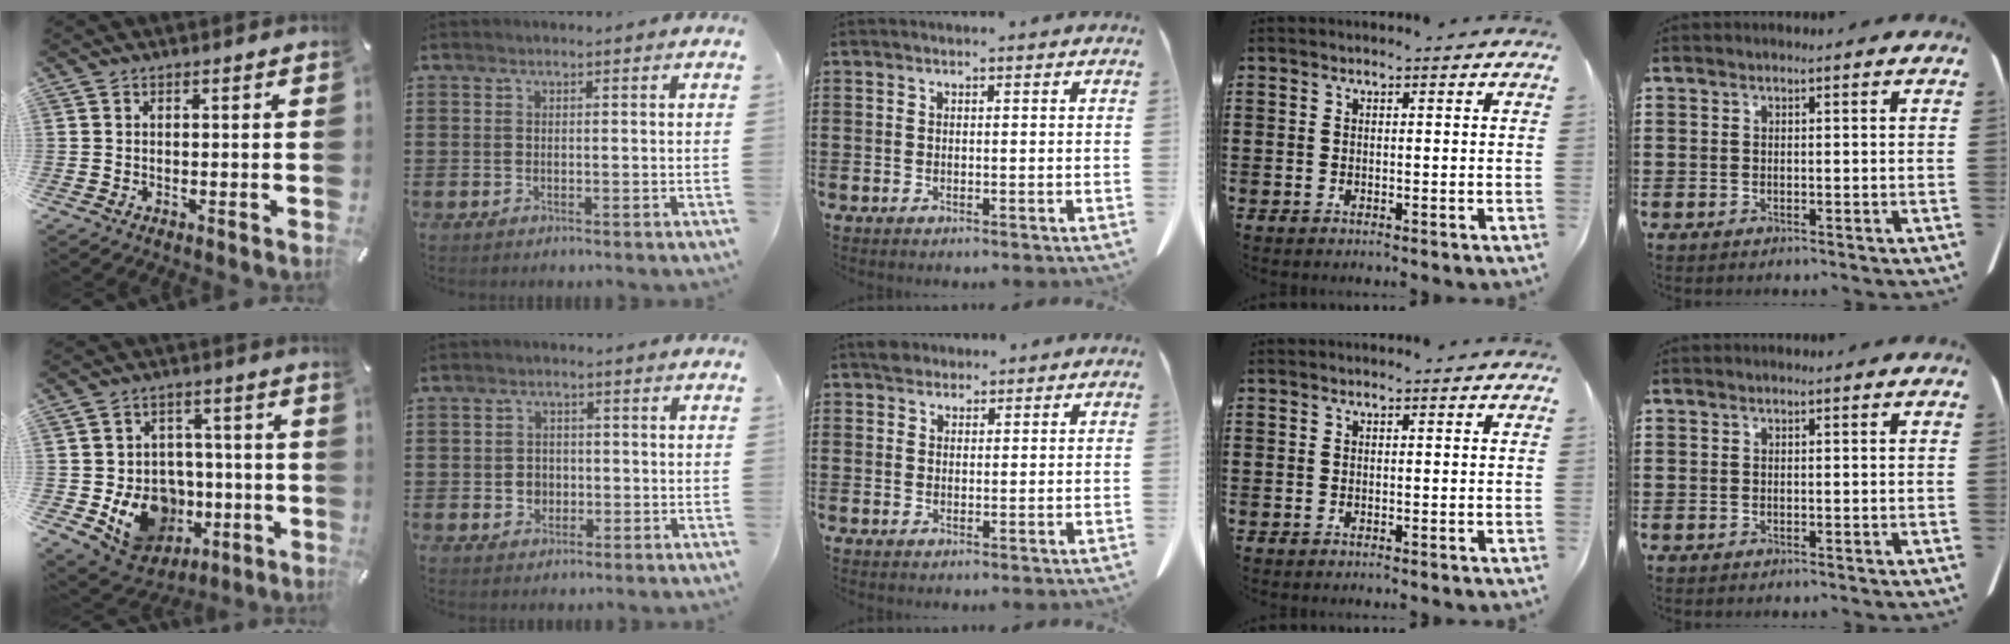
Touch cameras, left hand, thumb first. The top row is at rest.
{"thumb": {"total": 14.8, "force": [-3.8, 12.8, 6.4], "torque": [-0.090, 0.016, -0.046]}, "index": {"total": 2.7, "force": [-0.5, 2.4, 1.0], "torque": [-0.028, 0.004, -0.013]}, "middle": {"total": 2.5, "force": [2.2, 1.2, 0.5], "torque": [-0.007, 0.000, 0.041]}}